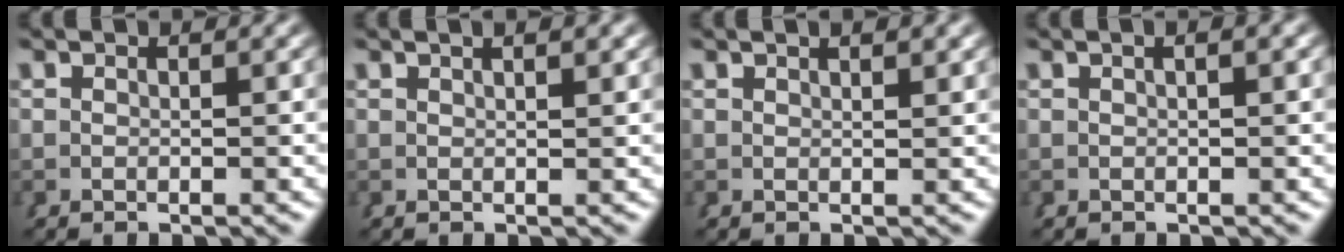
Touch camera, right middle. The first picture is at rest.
{"total": 1.5, "force": [1.0, -0.1, 1.0], "torque": [-0.011, 0.008, 0.015]}
{"total": 1.1, "force": [0.9, -0.2, 0.6], "torque": [-0.007, 0.003, 0.014]}
{"total": 1.0, "force": [0.3, 0.0, 0.9], "torque": [-0.012, 0.010, 0.002]}